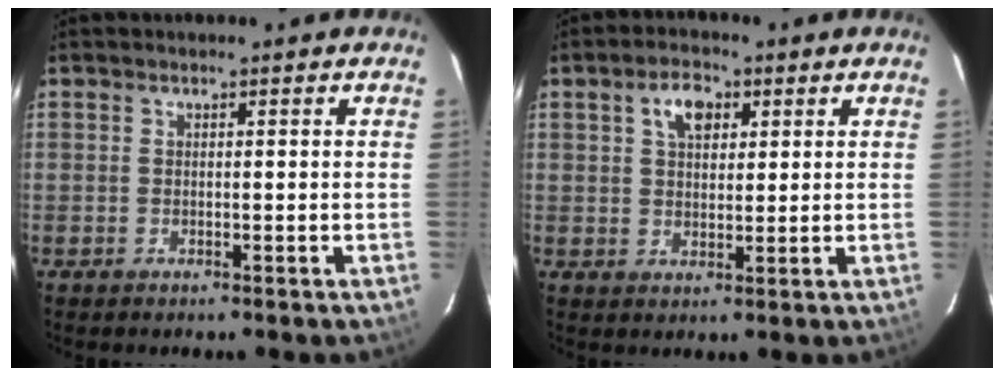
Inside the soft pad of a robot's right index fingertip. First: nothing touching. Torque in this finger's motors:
{"motor_torque": [0.10, 0.01, 0.10, 0.07]}